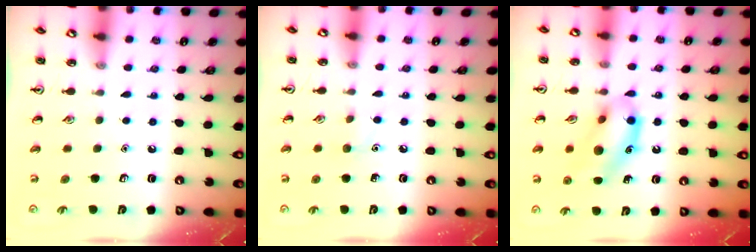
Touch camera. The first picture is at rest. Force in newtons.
{"total": 3.8, "press": 3.6, "slide": 1.3}
{"total": 13.3, "press": 13.2, "slide": 1.7}